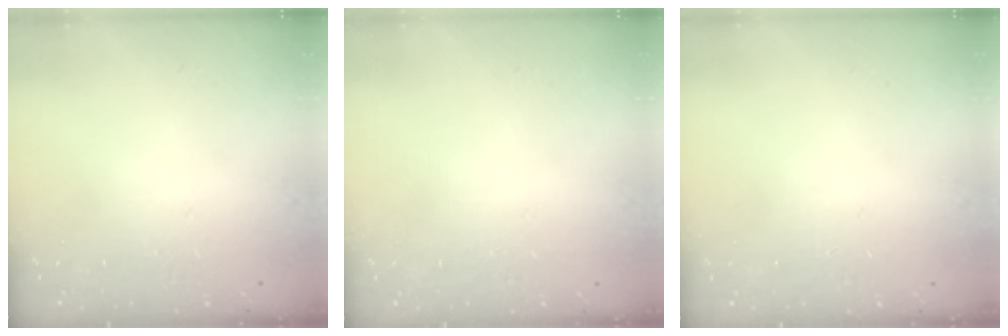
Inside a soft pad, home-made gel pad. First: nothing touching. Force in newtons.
{"total": 0.0}
{"total": 0.0}